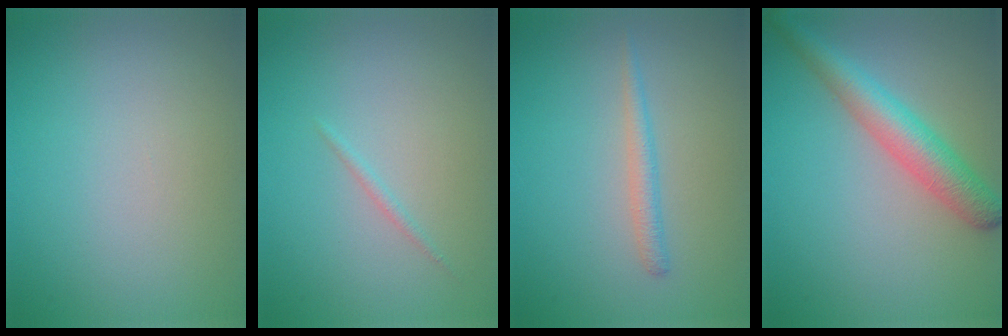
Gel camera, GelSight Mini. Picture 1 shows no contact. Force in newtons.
{"total": 0.6, "press": 0.6, "slide": 0.0}
{"total": 1.5, "press": 1.5, "slide": 0.1}
{"total": 4.5, "press": 4.5, "slide": 0.2}